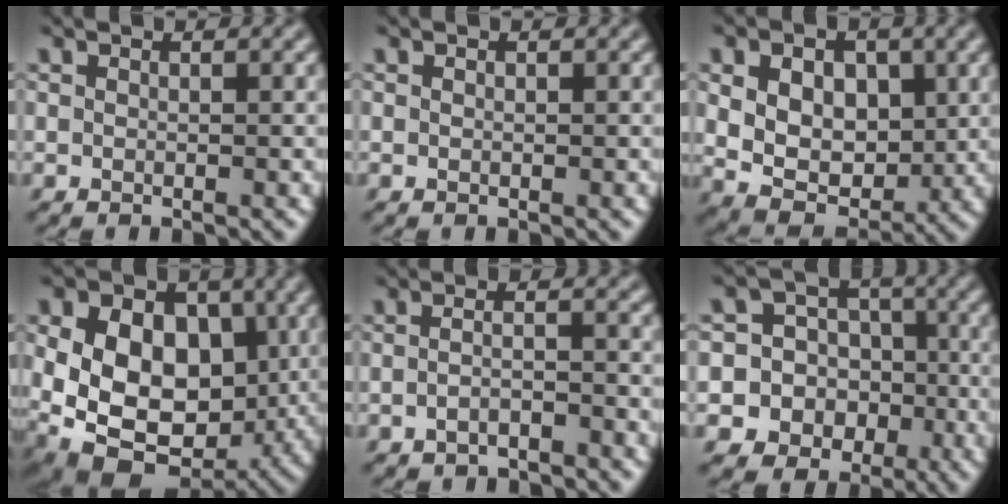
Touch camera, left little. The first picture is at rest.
{"total": 0.0}
{"total": 8.4, "force": [1.6, 6.0, 5.7], "torque": [-0.109, 0.010, 0.020]}
{"total": 15.8, "force": [0.3, 11.3, 10.9], "torque": [-0.179, 0.006, -0.003]}
{"total": 2.0, "force": [-1.5, 0.4, 1.2], "torque": [-0.026, 0.005, -0.035]}
{"total": 14.1, "force": [-4.9, 12.9, 3.1], "torque": [-0.090, 0.006, -0.094]}